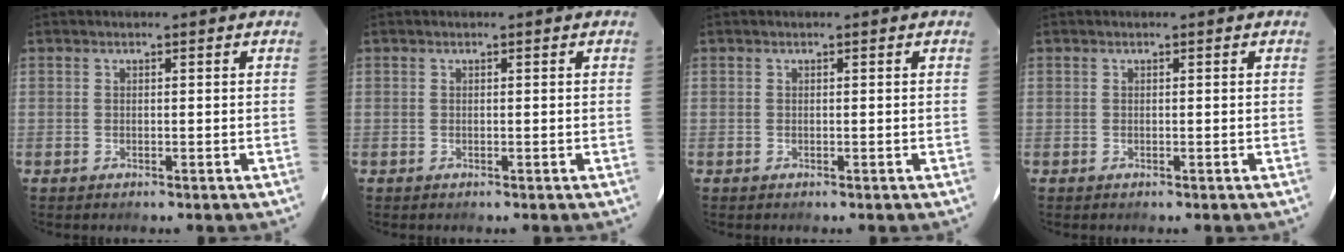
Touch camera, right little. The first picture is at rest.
{"total": 0.0}
{"total": 0.0}
{"total": 0.0}